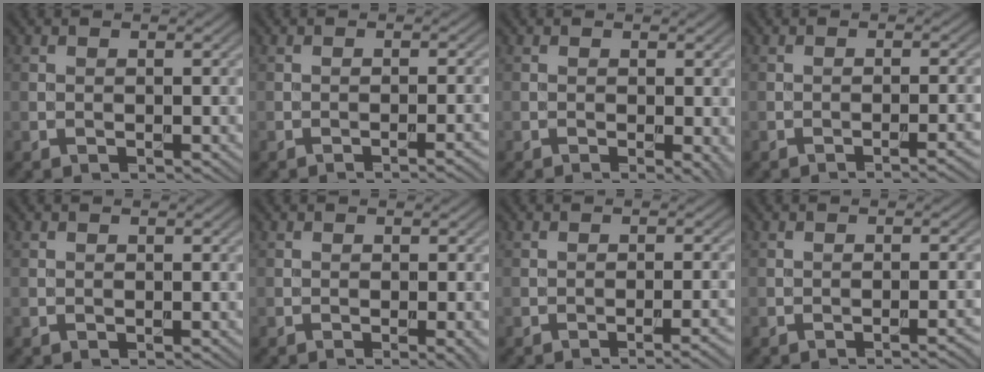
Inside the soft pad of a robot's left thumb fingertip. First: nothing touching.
{"total": 2.4, "force": [-1.2, 0.5, 2.1], "torque": [-0.023, 0.008, -0.023]}
{"total": 1.9, "force": [-0.3, 0.4, 1.8], "torque": [-0.025, -0.006, -0.006]}
{"total": 2.8, "force": [-1.5, 0.5, 2.2], "torque": [-0.026, 0.009, -0.029]}
{"total": 0.0}
{"total": 2.2, "force": [-0.8, 0.3, 2.0], "torque": [-0.029, -0.001, -0.014]}
{"total": 3.2, "force": [-1.7, 0.6, 2.6], "torque": [-0.033, 0.010, -0.032]}
{"total": 2.2, "force": [-1.2, 0.4, 1.8], "torque": [-0.017, 0.007, -0.024]}